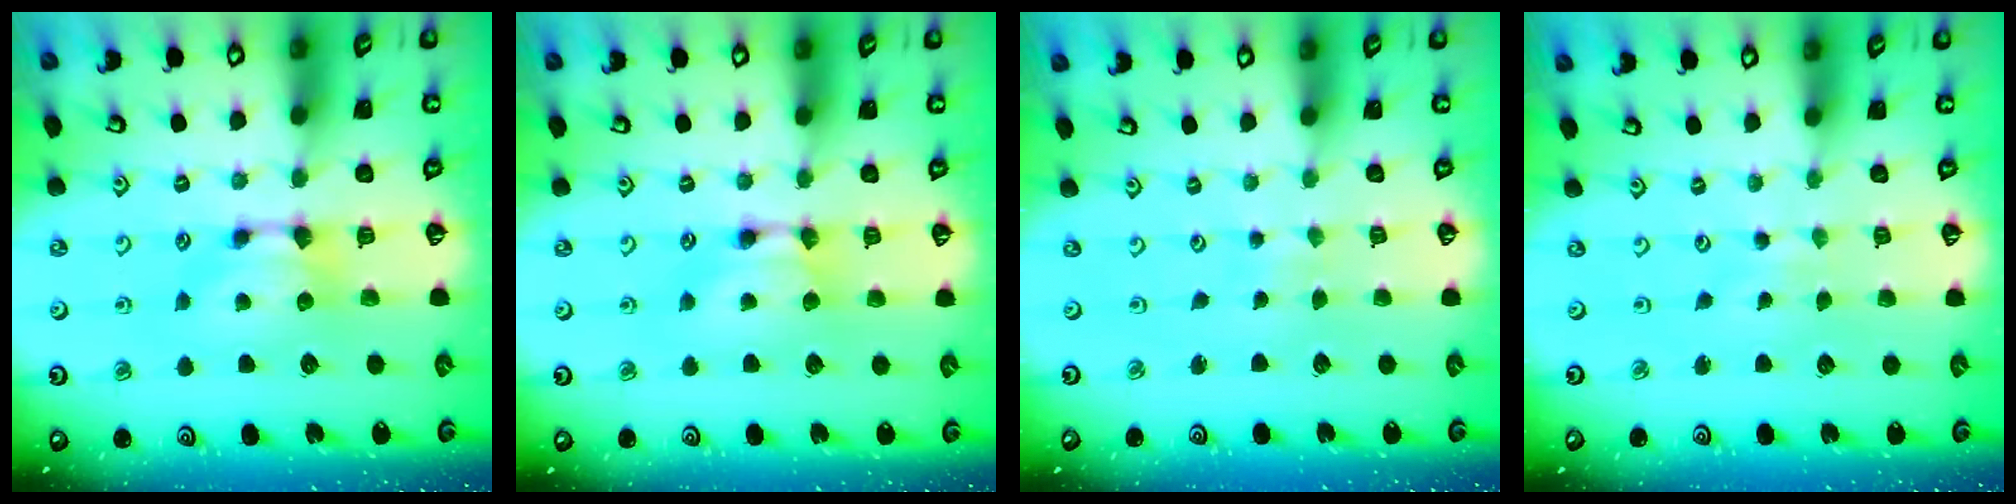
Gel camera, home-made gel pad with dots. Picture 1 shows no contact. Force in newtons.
{"total": 1.7, "press": 1.7, "slide": 0.2}
{"total": 5.1, "press": 5.1, "slide": 0.2}
{"total": 3.9, "press": 3.8, "slide": 0.3}